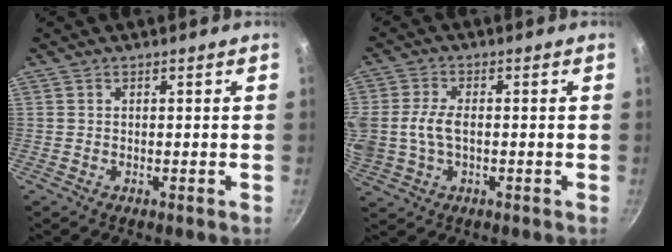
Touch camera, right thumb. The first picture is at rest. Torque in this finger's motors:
{"motor_torque": [2.49, 2.51, 1.32, -1.12, 0.58]}